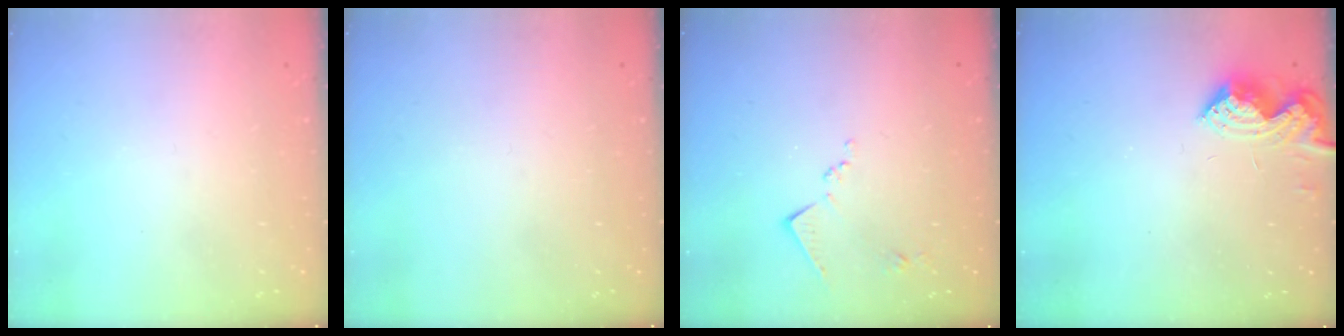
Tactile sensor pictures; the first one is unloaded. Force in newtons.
{"total": 0.0}
{"total": 7.8, "press": 7.8, "slide": 0.8}
{"total": 8.1, "press": 8.1, "slide": 0.5}